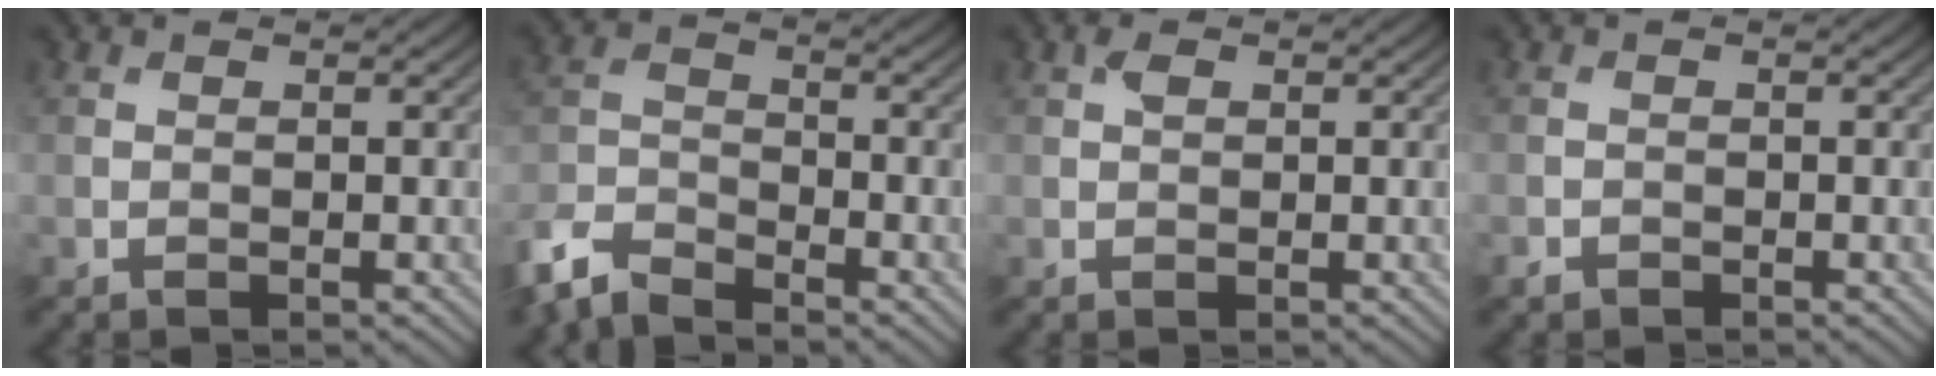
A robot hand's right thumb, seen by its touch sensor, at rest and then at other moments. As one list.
[{"total": 6.4, "force": [-5.6, 1.9, 2.4], "torque": [-0.058, -0.011, -0.132]}, {"total": 1.1, "force": [0.4, 0.6, 0.8], "torque": [-0.017, 0.001, 0.008]}, {"total": 0.8, "force": [-0.7, 0.4, 0.1], "torque": [-0.003, -0.004, -0.013]}]